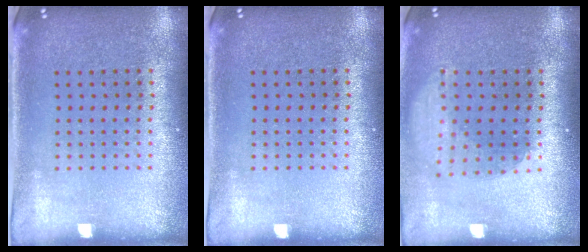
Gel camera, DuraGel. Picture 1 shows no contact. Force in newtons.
{"total": 0.0}
{"total": 1.7, "press": 1.3, "slide": 1.1}